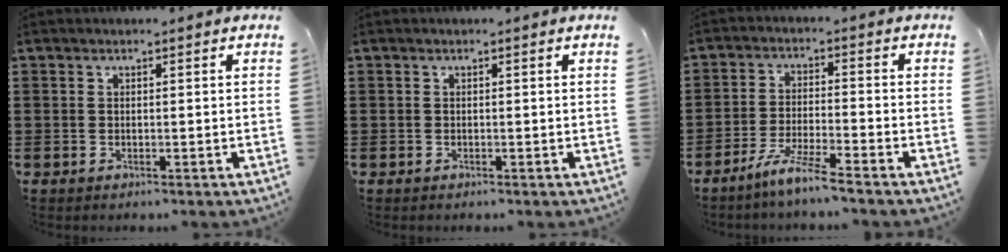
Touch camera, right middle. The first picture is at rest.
{"total": 0.0}
{"total": 5.6, "force": [-4.7, -0.4, 2.9], "torque": [-0.066, -0.015, -0.093]}